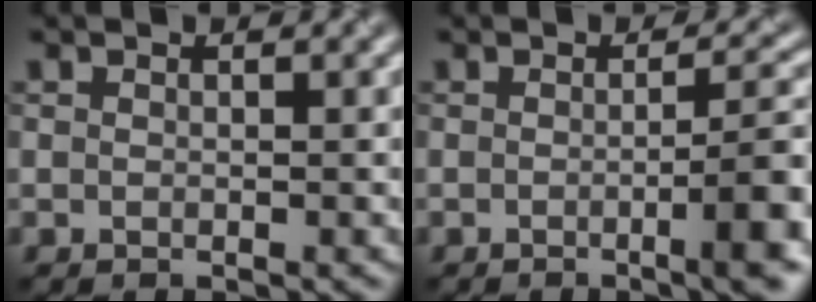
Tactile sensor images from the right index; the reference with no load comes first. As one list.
[{"total": 4.8, "force": [-1.5, 0.7, 4.5], "torque": [-0.061, 0.006, -0.026]}]